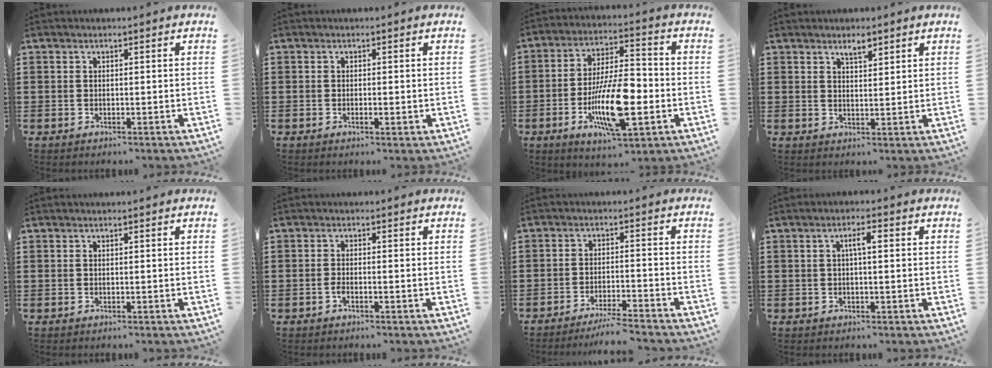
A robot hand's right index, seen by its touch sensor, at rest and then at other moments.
{"total": 0.8, "force": [-0.2, 0.2, 0.8], "torque": [-0.014, -0.004, -0.003]}
{"total": 14.7, "force": [-4.1, 5.1, 13.1], "torque": [-0.247, -0.007, -0.073]}
{"total": 2.4, "force": [1.9, 0.7, 1.3], "torque": [-0.020, -0.001, 0.031]}
{"total": 0.0}
{"total": 1.4, "force": [-0.9, 0.2, 1.1], "torque": [-0.028, -0.005, -0.018]}
{"total": 3.9, "force": [-3.7, -0.6, 1.2], "torque": [-0.023, -0.007, -0.074]}
{"total": 2.6, "force": [0.3, 0.6, 2.5], "torque": [-0.049, 0.007, 0.001]}